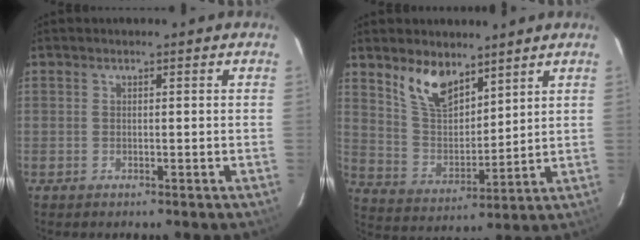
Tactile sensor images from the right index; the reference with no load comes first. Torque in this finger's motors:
{"motor_torque": [0.27, 0.24, 0.28, 0.08]}